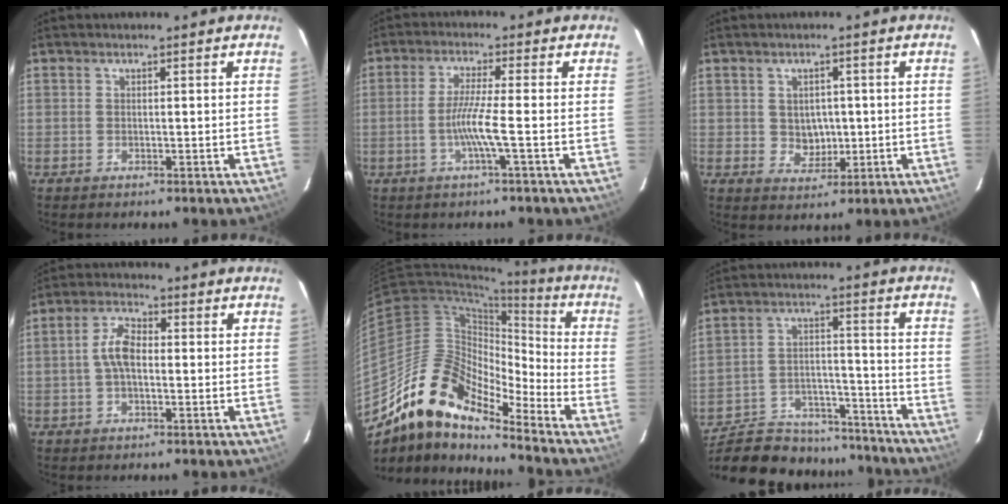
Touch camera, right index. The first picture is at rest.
{"total": 5.4, "force": [-1.7, -1.2, 5.0], "torque": [-0.106, -0.006, -0.035]}
{"total": 4.3, "force": [0.2, 3.9, 1.7], "torque": [-0.032, 0.006, 0.013]}
{"total": 5.3, "force": [-0.4, 2.7, 4.5], "torque": [-0.093, 0.015, -0.007]}
{"total": 15.9, "force": [-12.8, 4.8, 8.2], "torque": [-0.132, -0.001, -0.257]}
{"total": 26.2, "force": [-22.1, 9.9, 9.8], "torque": [-0.204, 0.014, -0.305]}